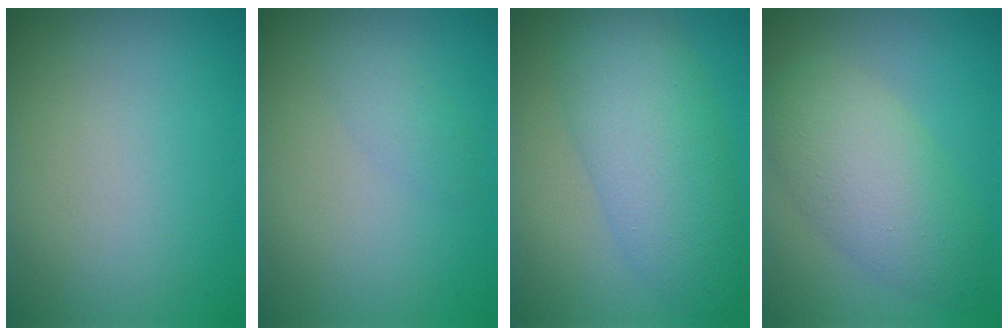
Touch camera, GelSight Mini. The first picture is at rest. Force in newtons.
{"total": 1.3, "press": 1.3, "slide": 0.0}
{"total": 7.6, "press": 7.6, "slide": 0.1}
{"total": 6.2, "press": 6.2, "slide": 0.3}